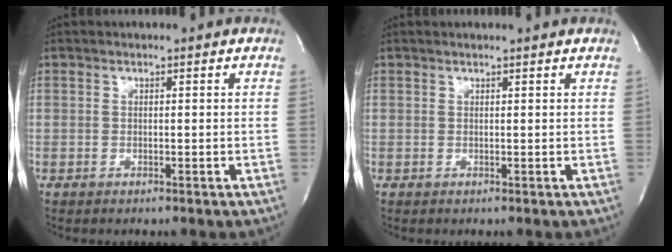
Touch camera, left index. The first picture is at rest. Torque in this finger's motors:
{"motor_torque": [0.17, -0.10, -0.03, 0.01]}